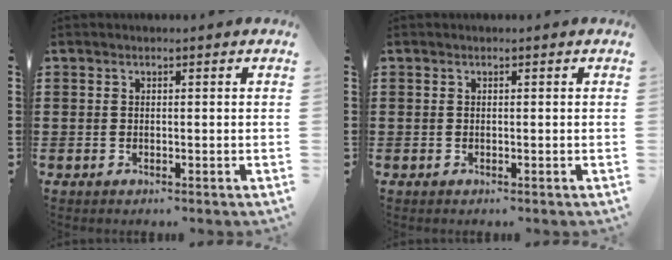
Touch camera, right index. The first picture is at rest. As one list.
[{"total": 0.0}]